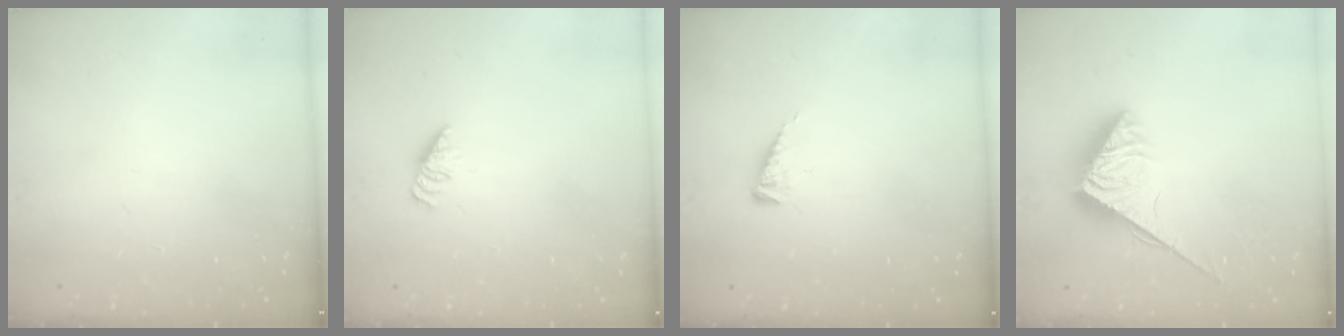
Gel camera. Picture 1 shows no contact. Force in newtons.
{"total": 1.4, "press": 1.3, "slide": 0.3}
{"total": 4.2, "press": 4.2, "slide": 0.6}
{"total": 4.0, "press": 4.0, "slide": 0.3}